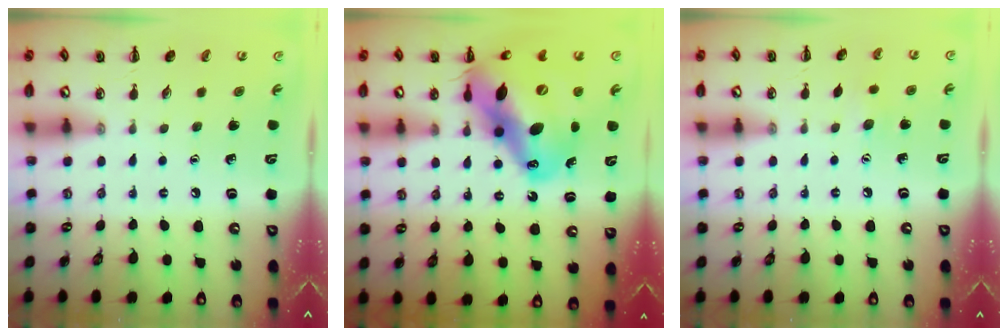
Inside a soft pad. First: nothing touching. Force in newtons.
{"total": 22.3, "press": 21.4, "slide": 6.3}
{"total": 5.3, "press": 5.2, "slide": 1.4}